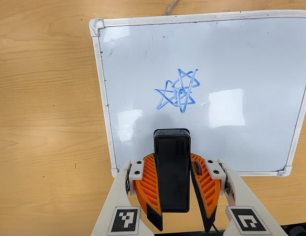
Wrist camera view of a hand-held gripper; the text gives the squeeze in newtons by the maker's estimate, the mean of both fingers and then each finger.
{"total": 9.7, "left": 7.7, "right": 11.7}